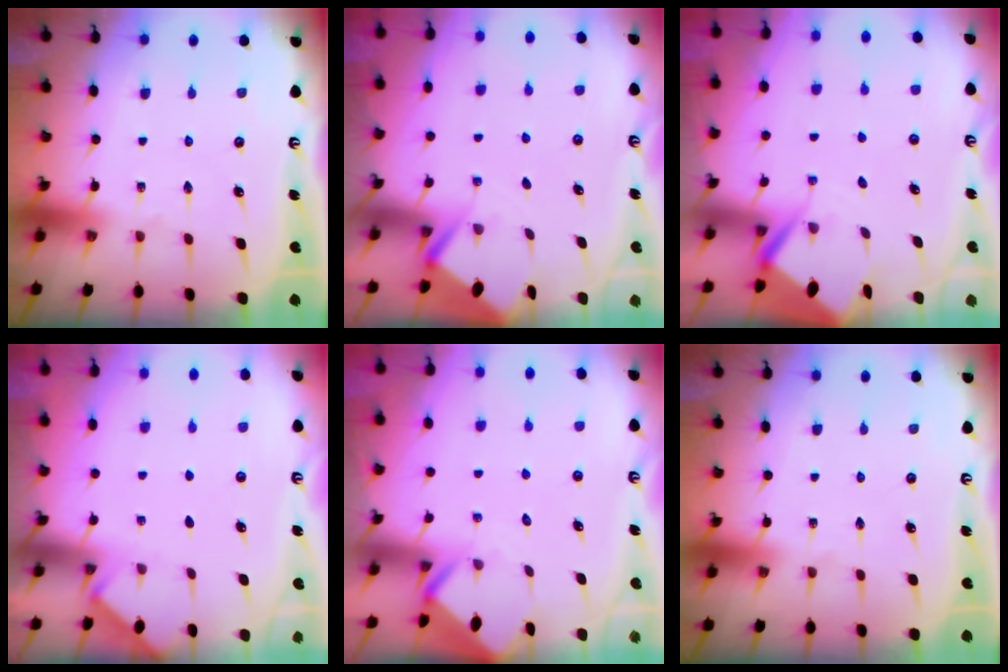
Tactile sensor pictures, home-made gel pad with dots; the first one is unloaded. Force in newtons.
{"total": 3.0, "press": 3.0, "slide": 0.4}
{"total": 5.5, "press": 5.5, "slide": 0.4}
{"total": 2.8, "press": 2.7, "slide": 0.4}
{"total": 2.6, "press": 2.6, "slide": 0.1}
{"total": 0.0}